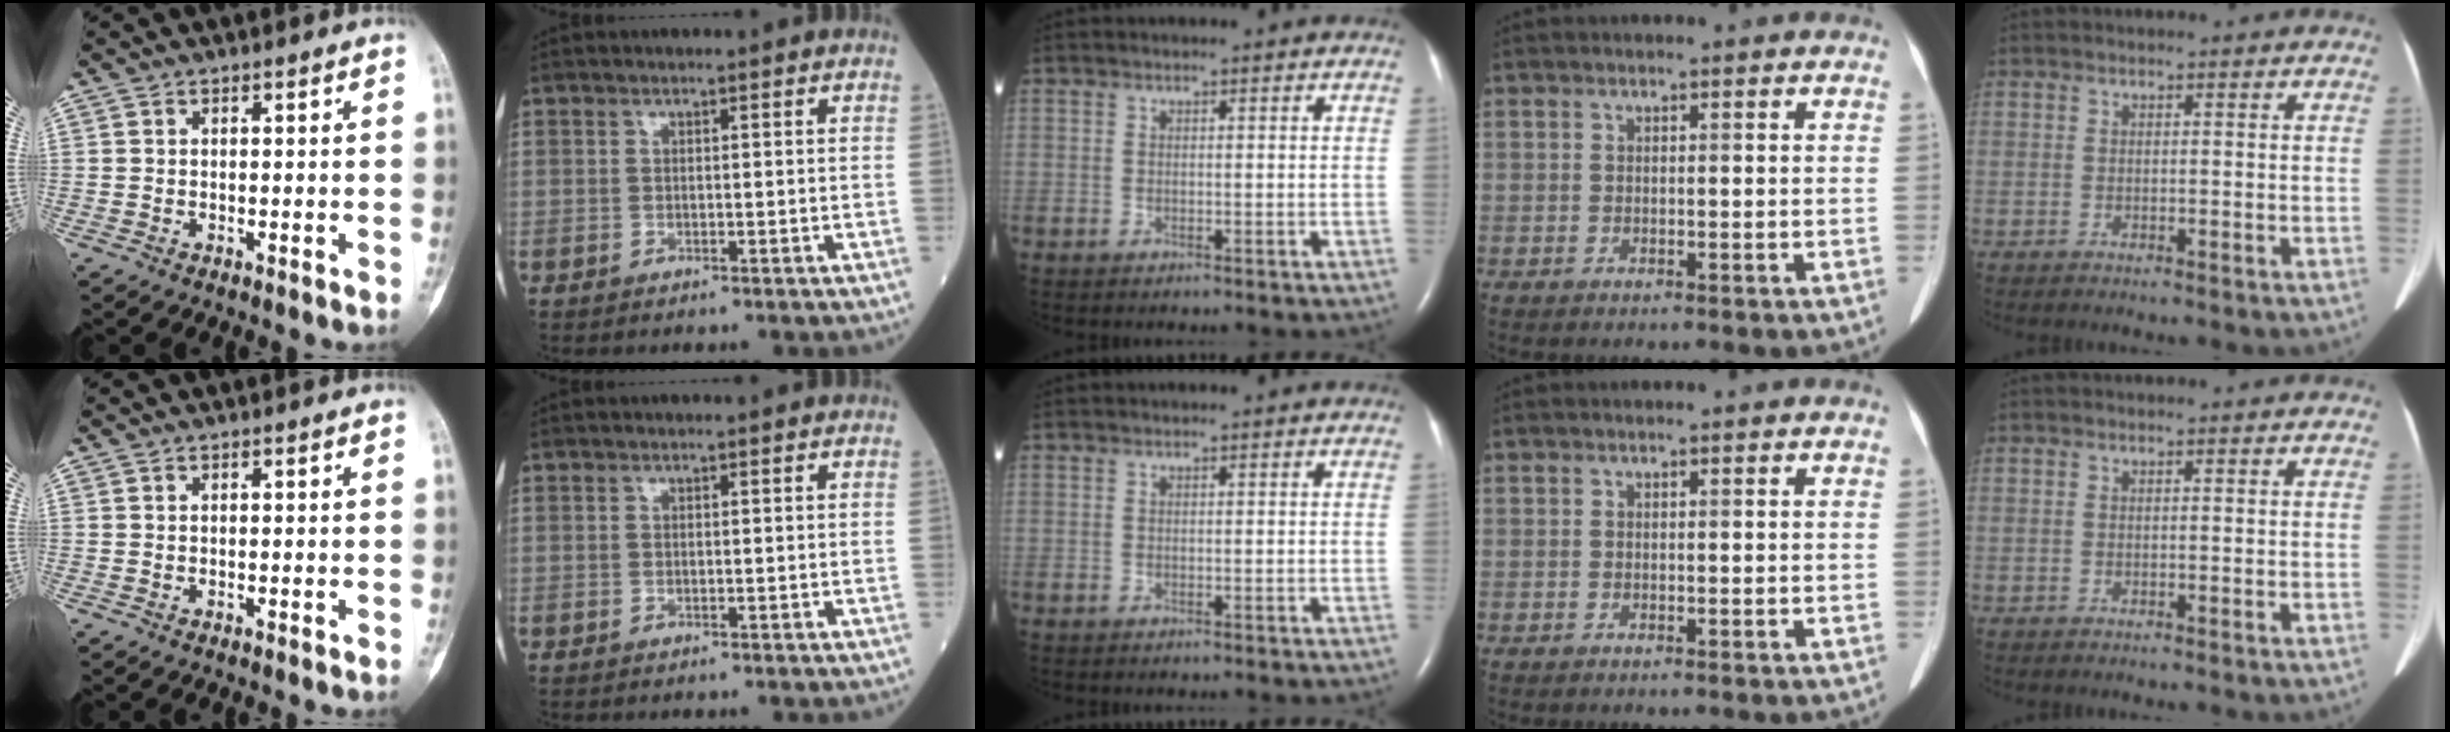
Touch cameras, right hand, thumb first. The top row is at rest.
{}